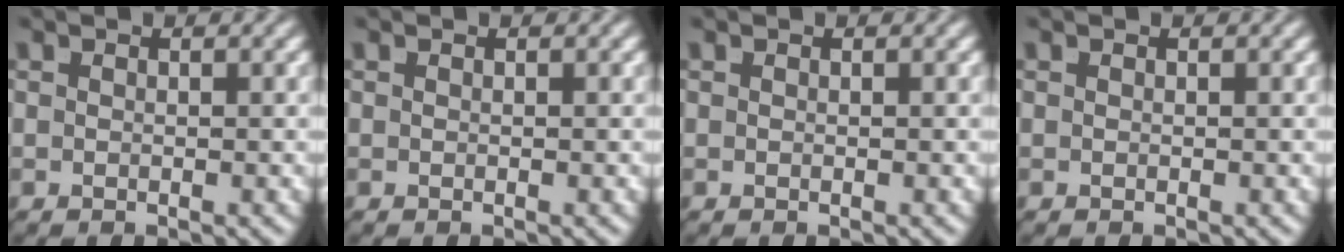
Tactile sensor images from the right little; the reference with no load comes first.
{"total": 0.0}
{"total": 0.0}
{"total": 0.0}